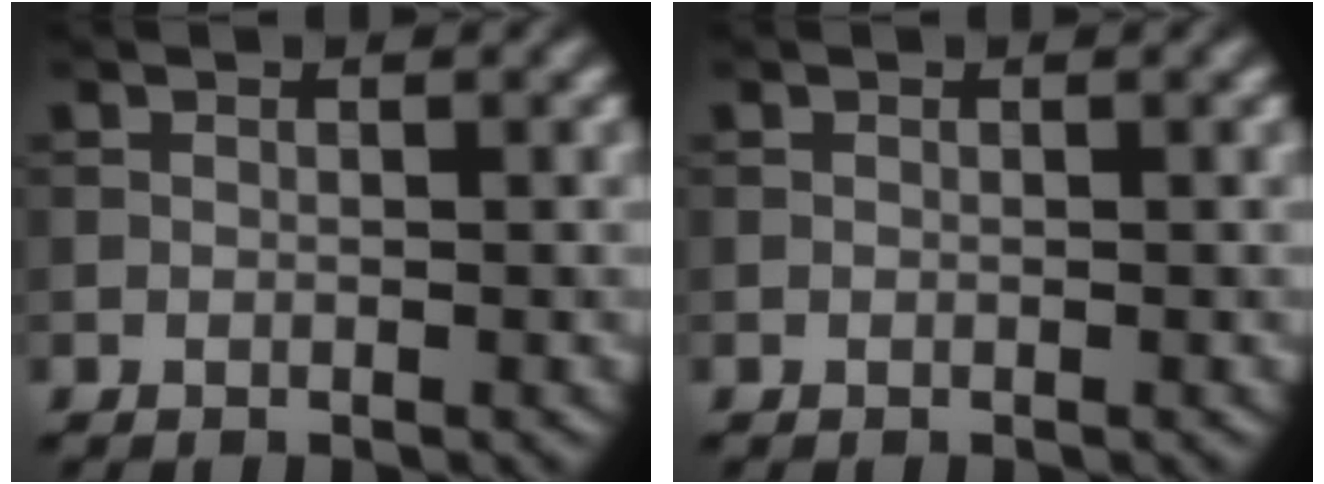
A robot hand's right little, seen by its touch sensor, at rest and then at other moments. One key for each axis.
{"total": 0.0}